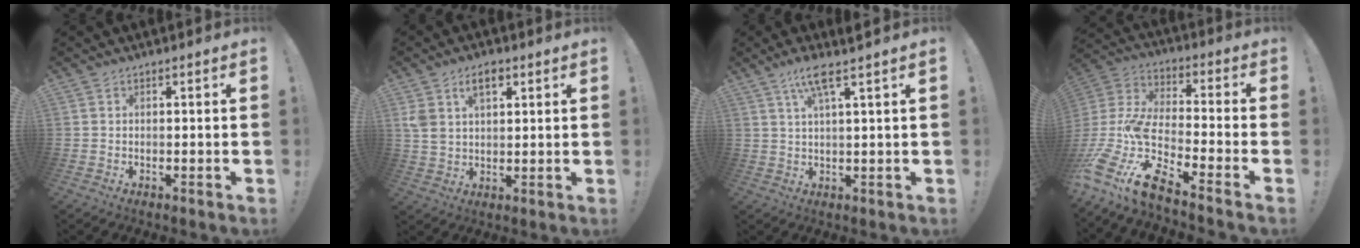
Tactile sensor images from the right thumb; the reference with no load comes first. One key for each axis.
{"total": 7.6, "fx": 3.9, "fy": 4.7, "fz": 4.6, "tx": -0.089, "ty": -0.007, "tz": 0.070}
{"total": 6.3, "fx": 3.6, "fy": 0.0, "fz": 5.1, "tx": -0.103, "ty": -0.006, "tz": 0.059}
{"total": 15.0, "fx": -9.5, "fy": 5.3, "fz": 10.3, "tx": -0.224, "ty": 0.029, "tz": -0.169}